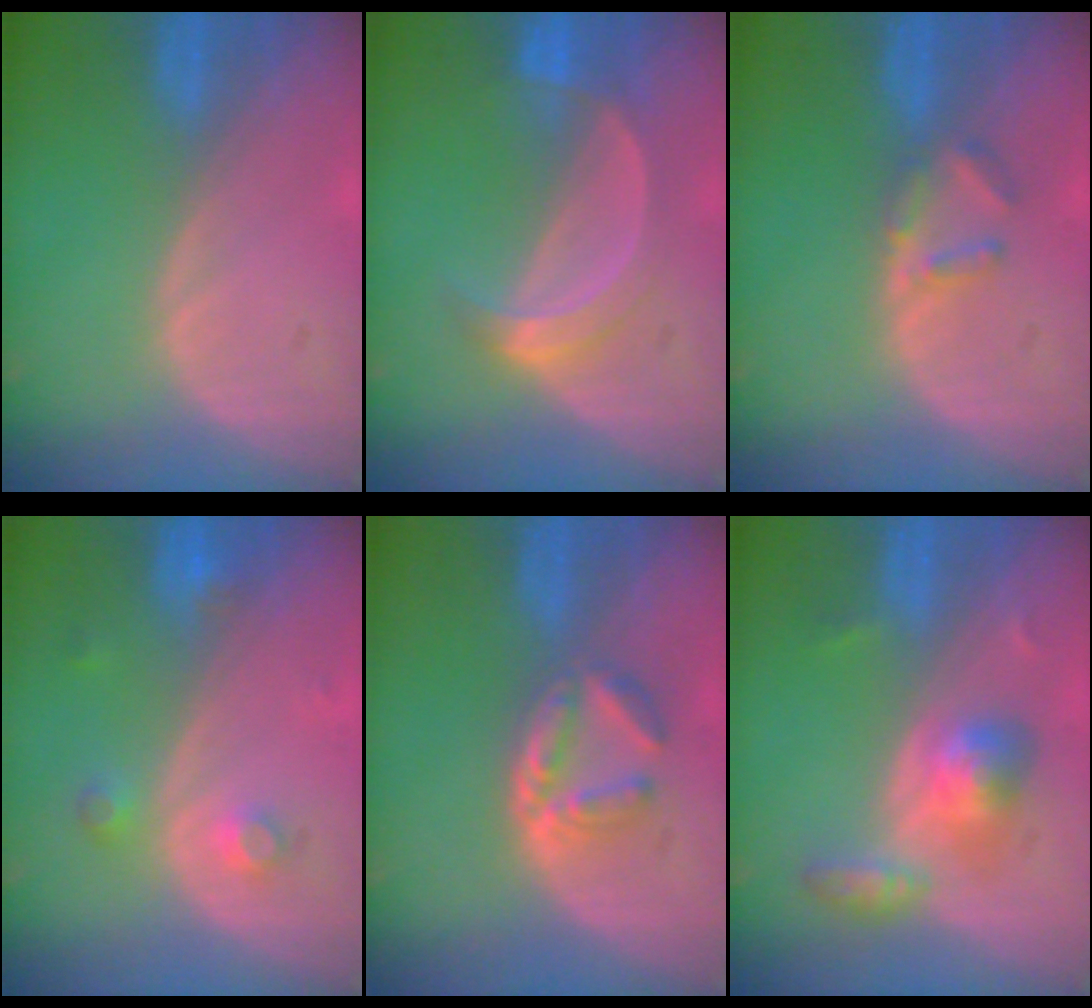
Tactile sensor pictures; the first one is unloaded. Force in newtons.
{"total": 5.0, "press": 5.0, "slide": 0.6}
{"total": 3.0, "press": 3.0, "slide": 0.4}
{"total": 3.3, "press": 3.1, "slide": 1.1}
{"total": 5.1, "press": 4.9, "slide": 1.3}
{"total": 5.7, "press": 5.4, "slide": 1.6}